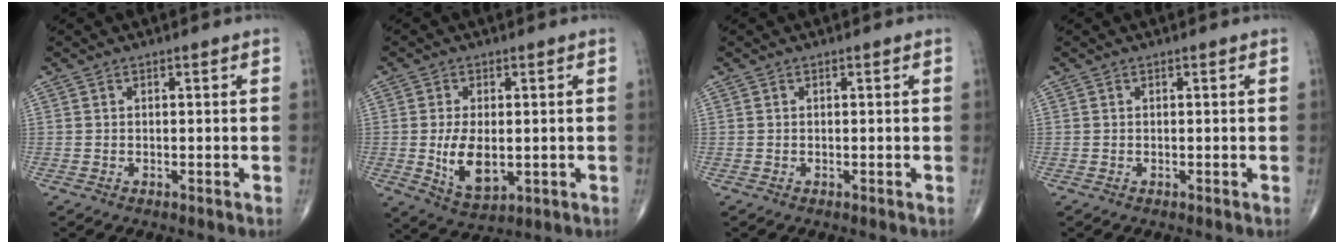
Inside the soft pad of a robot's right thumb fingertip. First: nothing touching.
{"total": 8.5, "force": [-0.7, 4.7, 7.0], "torque": [-0.120, -0.014, -0.001]}
{"total": 0.0}
{"total": 0.0}